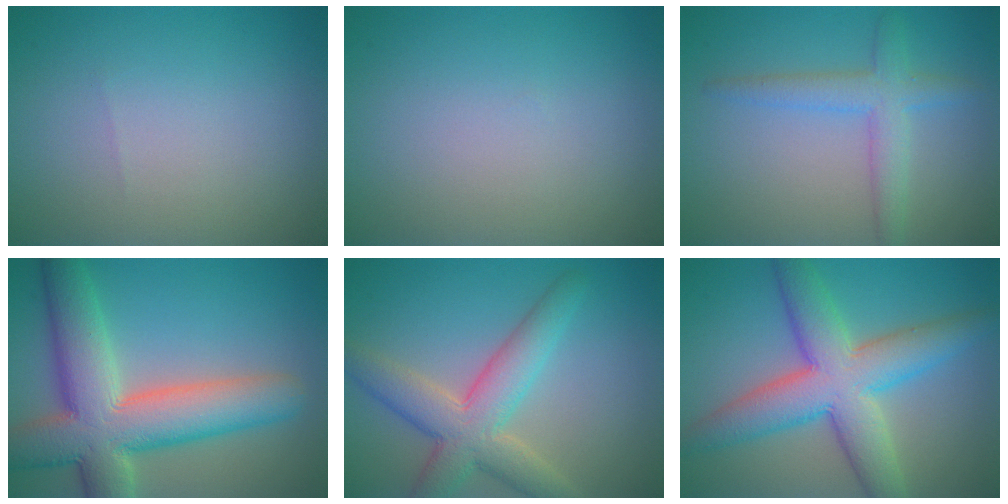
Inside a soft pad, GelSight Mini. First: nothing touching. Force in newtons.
{"total": 0.0}
{"total": 3.3, "press": 3.3, "slide": 0.2}
{"total": 11.0, "press": 11.0, "slide": 0.8}
{"total": 6.0, "press": 6.0, "slide": 0.4}
{"total": 8.6, "press": 8.6, "slide": 0.2}